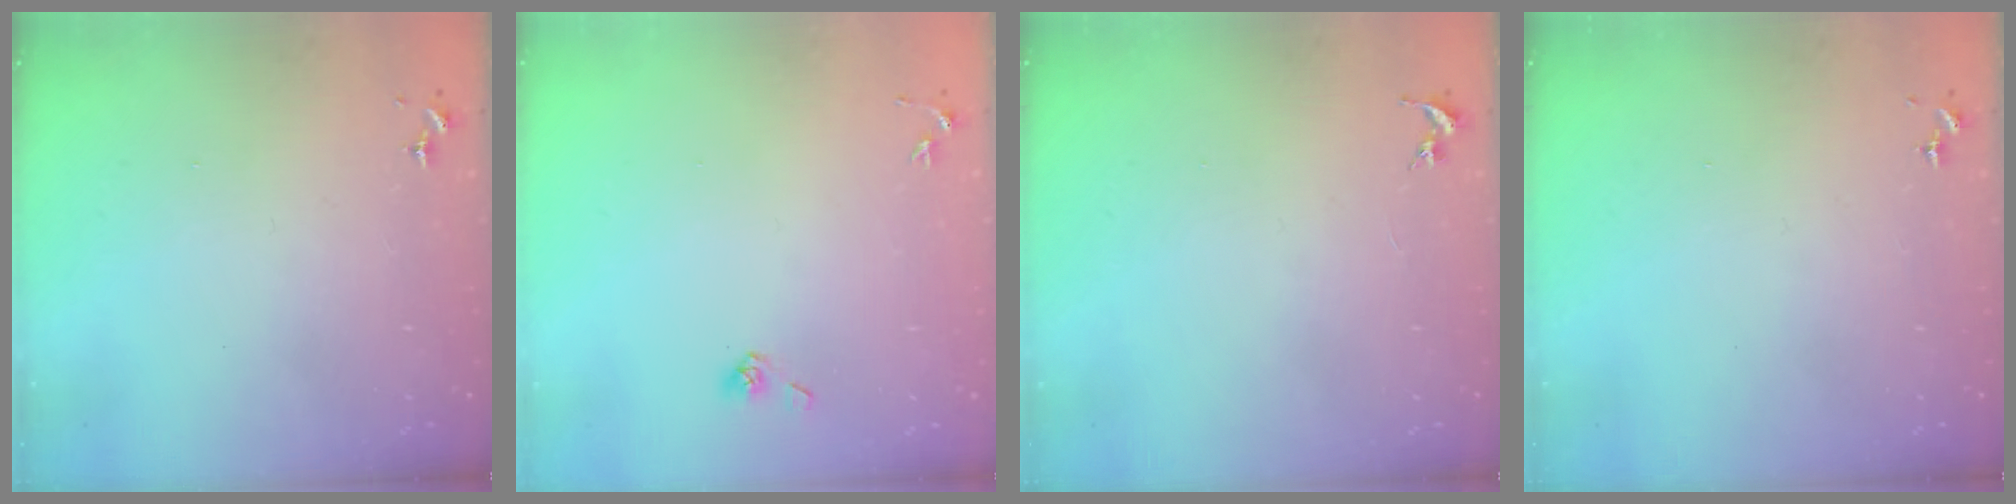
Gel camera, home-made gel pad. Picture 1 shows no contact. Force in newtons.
{"total": 4.2, "press": 3.9, "slide": 1.6}
{"total": 0.0}
{"total": 0.0}